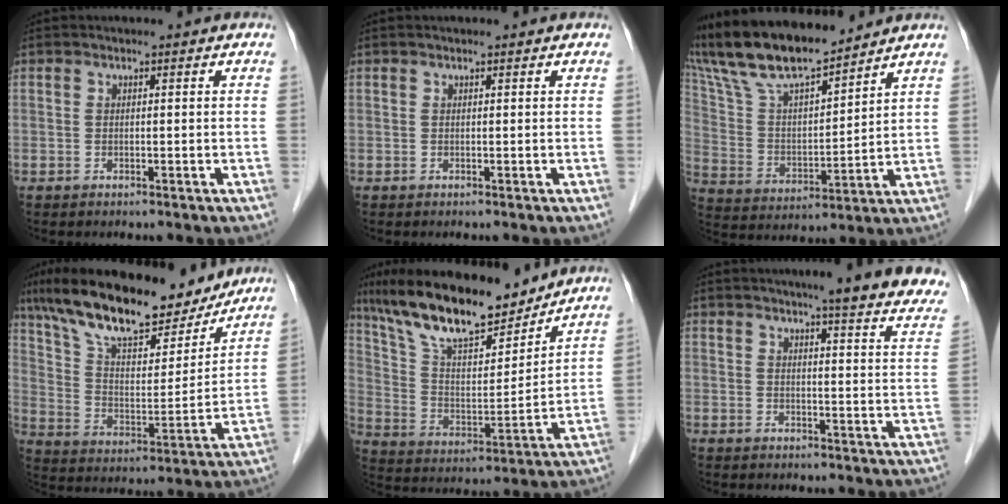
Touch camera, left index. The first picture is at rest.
{"total": 0.7, "force": [0.6, 0.0, 0.3], "torque": [-0.006, 0.012, 0.009]}
{"total": 15.5, "force": [13.8, 2.0, 6.7], "torque": [-0.140, 0.009, 0.267]}
{"total": 21.2, "force": [17.3, 5.5, 10.9], "torque": [-0.189, 0.013, 0.285]}
{"total": 18.0, "force": [14.9, 3.9, 9.3], "torque": [-0.168, 0.006, 0.270]}
{"total": 18.2, "force": [15.8, 1.1, 9.0], "torque": [-0.101, -0.028, 0.172]}